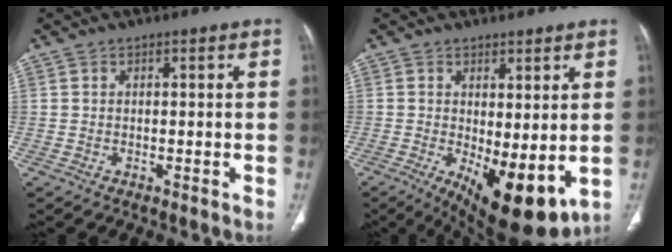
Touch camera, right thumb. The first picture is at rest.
{"total": 12.1, "force": [-1.8, 4.9, 10.9], "torque": [-0.158, -0.025, -0.009]}